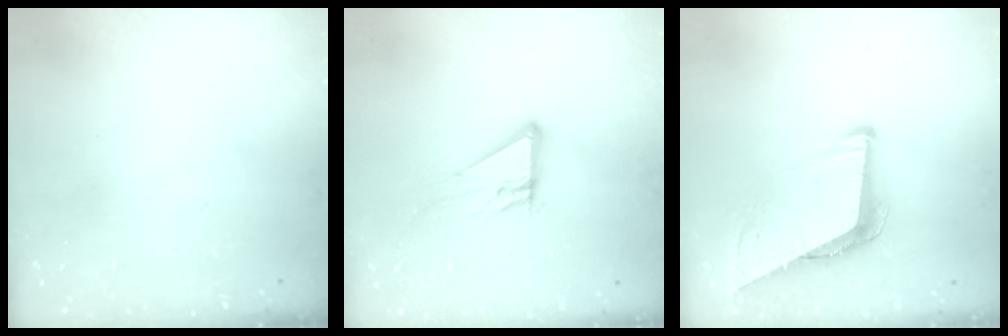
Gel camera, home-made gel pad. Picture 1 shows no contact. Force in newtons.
{"total": 9.0, "press": 9.0, "slide": 0.7}
{"total": 9.2, "press": 8.8, "slide": 2.7}